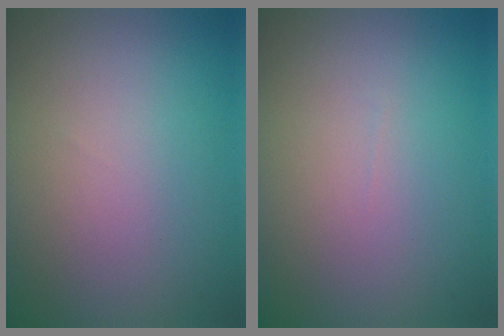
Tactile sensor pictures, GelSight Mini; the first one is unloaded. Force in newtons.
{"total": 0.0}